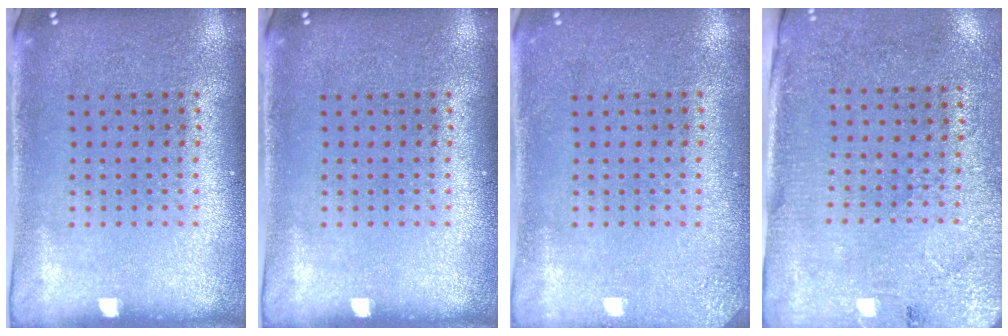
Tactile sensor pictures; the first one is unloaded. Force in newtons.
{"total": 0.0}
{"total": 1.7, "press": 1.7, "slide": 0.2}
{"total": 2.7, "press": 2.4, "slide": 1.3}